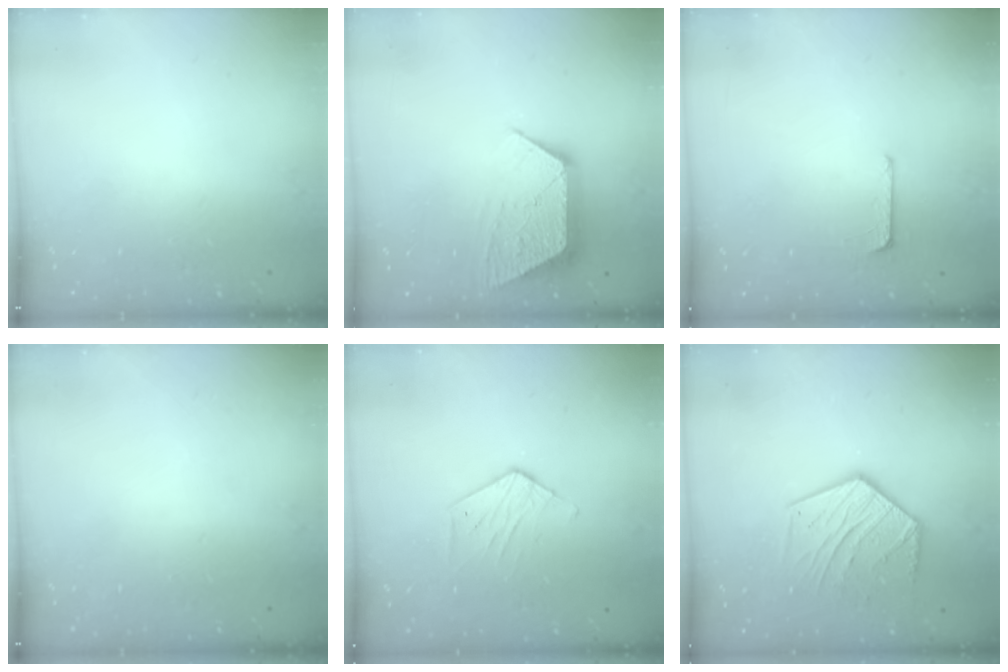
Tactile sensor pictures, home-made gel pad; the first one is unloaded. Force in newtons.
{"total": 10.6, "press": 10.6, "slide": 0.7}
{"total": 5.0, "press": 5.0, "slide": 0.4}
{"total": 0.0}
{"total": 5.5, "press": 5.5, "slide": 0.4}
{"total": 16.1, "press": 16.1, "slide": 1.3}